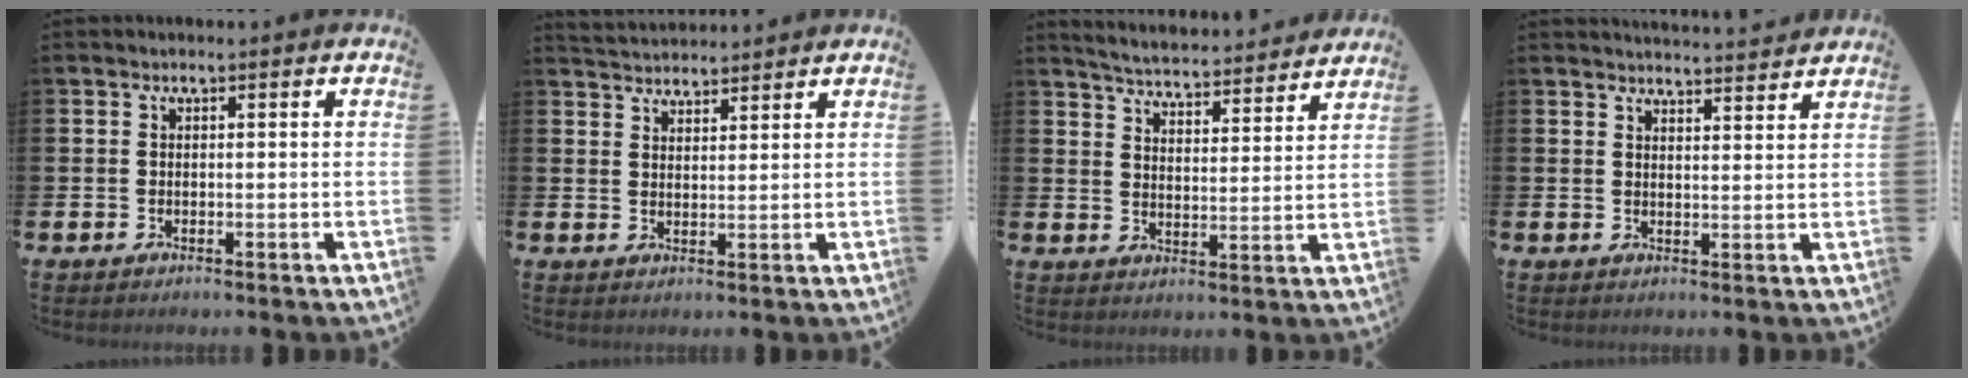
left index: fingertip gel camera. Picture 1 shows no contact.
{"total": 3.5, "force": [3.4, 0.5, -0.3], "torque": [-0.002, -0.016, 0.063]}
{"total": 5.3, "force": [5.2, 0.3, 0.4], "torque": [-0.032, -0.042, 0.091]}
{"total": 3.7, "force": [3.7, -0.1, 0.0], "torque": [0.000, -0.027, 0.064]}